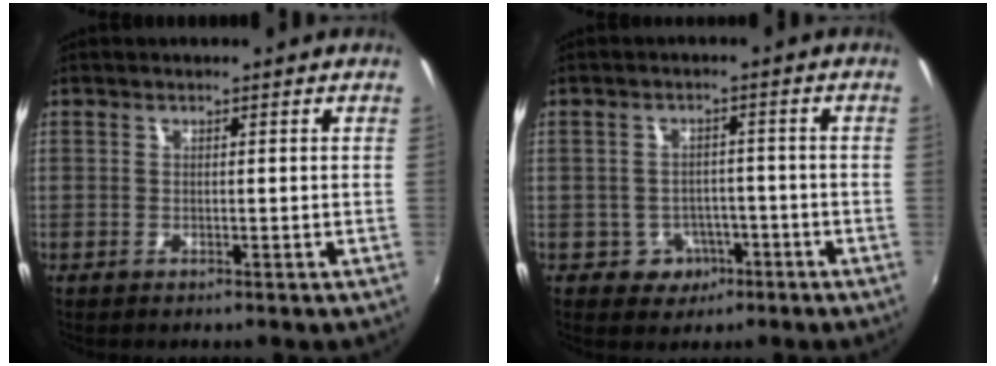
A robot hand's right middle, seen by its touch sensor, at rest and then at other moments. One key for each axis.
{"total": 4.8, "fx": -2.3, "fy": 4.1, "fz": 1.0, "tx": -0.032, "ty": 0.011, "tz": -0.022}